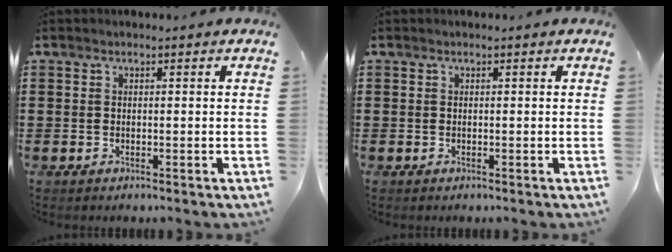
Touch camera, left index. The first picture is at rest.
{"total": 0.0}